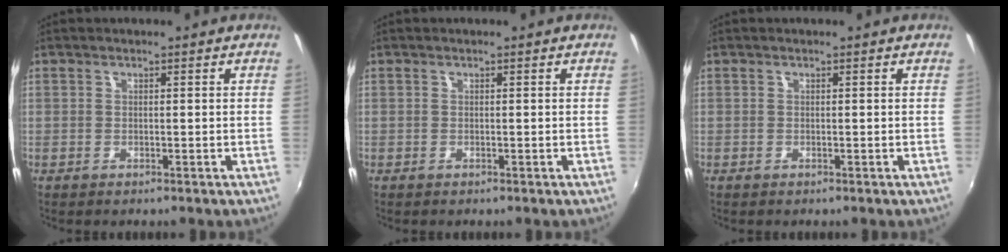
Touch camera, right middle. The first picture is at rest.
{"total": 0.0}
{"total": 0.0}